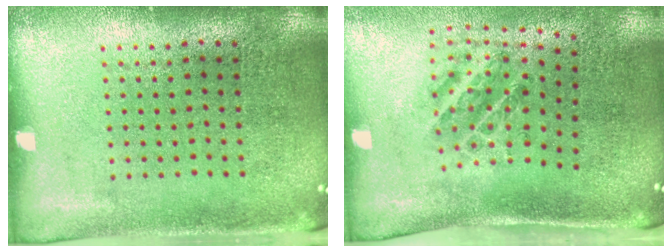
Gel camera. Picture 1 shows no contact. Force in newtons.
{"total": 1.3, "press": 1.1, "slide": 0.6}